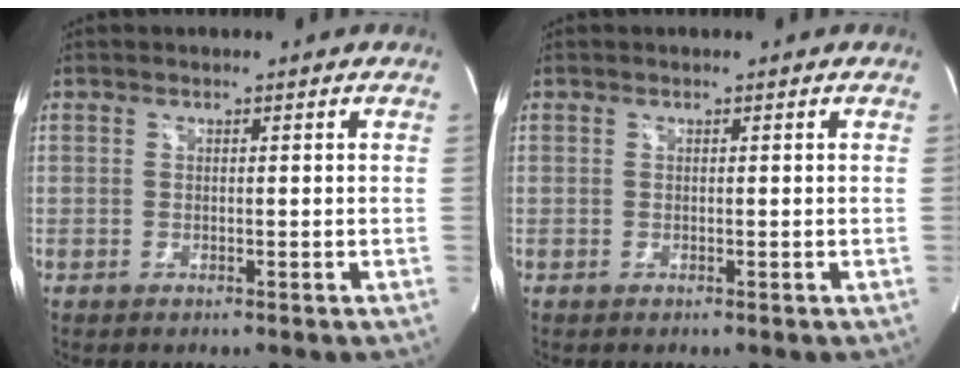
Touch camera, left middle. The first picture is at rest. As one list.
[{"total": 0.0}]